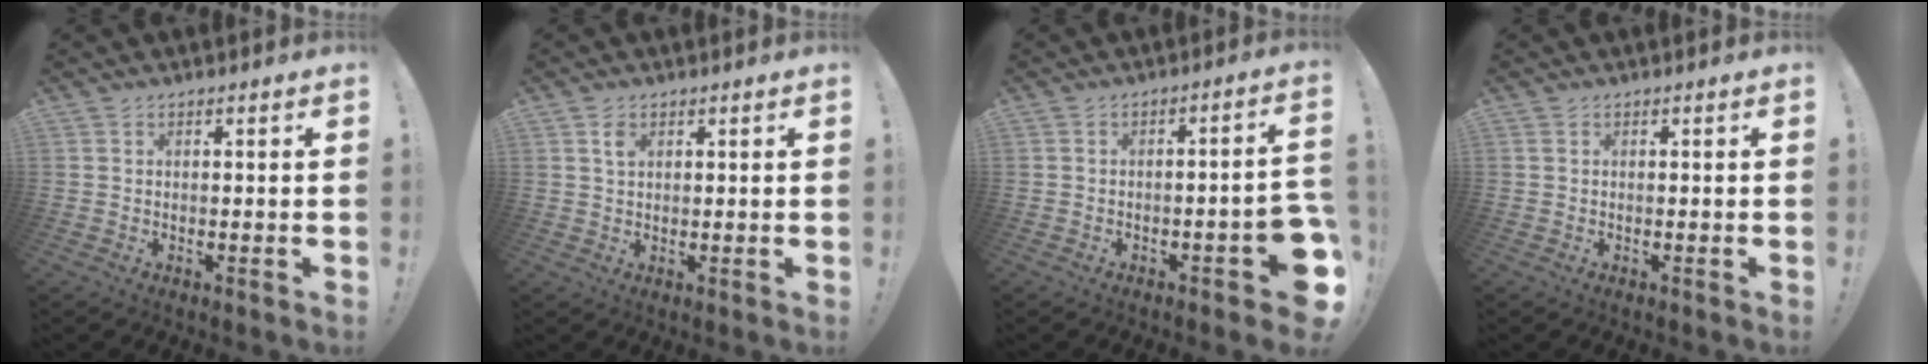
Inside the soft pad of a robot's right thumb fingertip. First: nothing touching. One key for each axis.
{"total": 2.7, "fx": 1.4, "fy": 1.6, "fz": 1.7, "tx": -0.029, "ty": 0.000, "tz": 0.023}
{"total": 8.1, "fx": -3.4, "fy": 2.0, "fz": 7.1, "tx": -0.087, "ty": 0.009, "tz": -0.051}
{"total": 0.0}